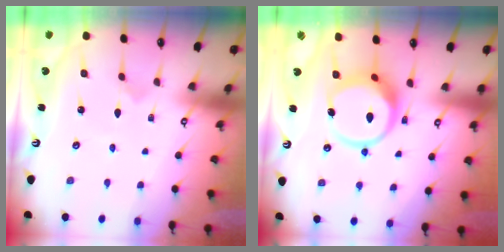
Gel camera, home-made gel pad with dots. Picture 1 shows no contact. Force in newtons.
{"total": 11.0, "press": 10.9, "slide": 1.4}